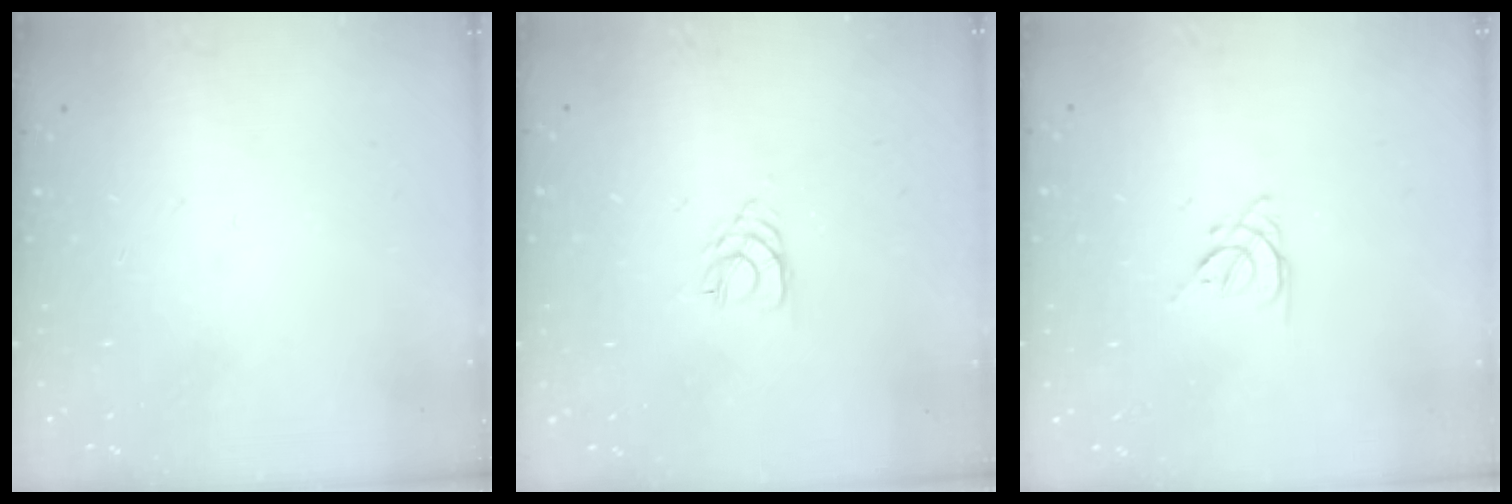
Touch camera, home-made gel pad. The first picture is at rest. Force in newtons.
{"total": 2.0, "press": 1.9, "slide": 0.3}
{"total": 3.4, "press": 3.3, "slide": 0.7}